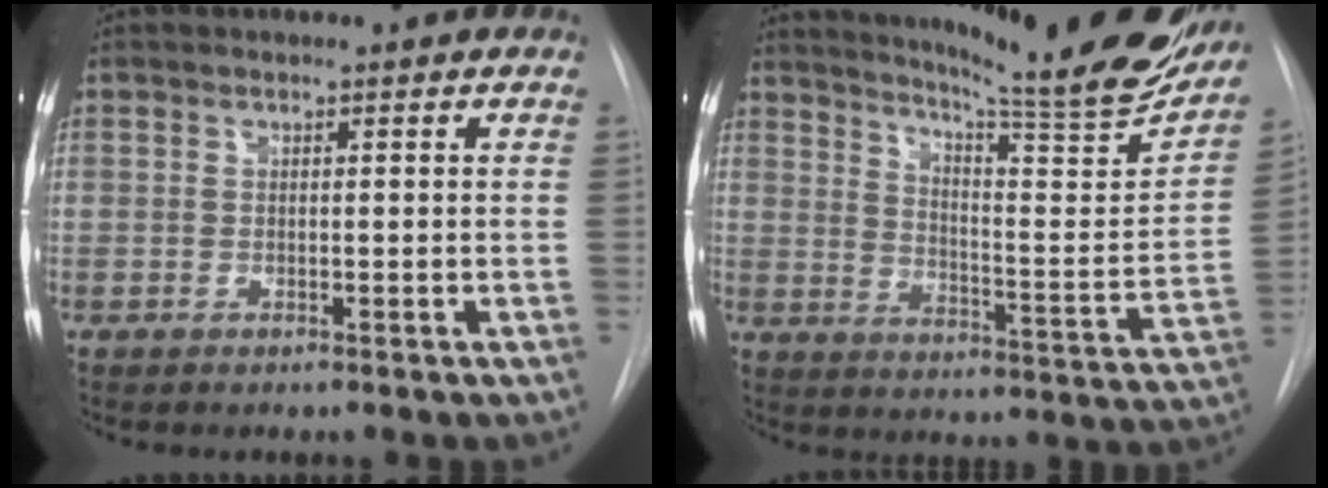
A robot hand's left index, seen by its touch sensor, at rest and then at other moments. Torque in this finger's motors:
{"motor_torque": [-0.05, -0.83, -0.73, 0.03]}